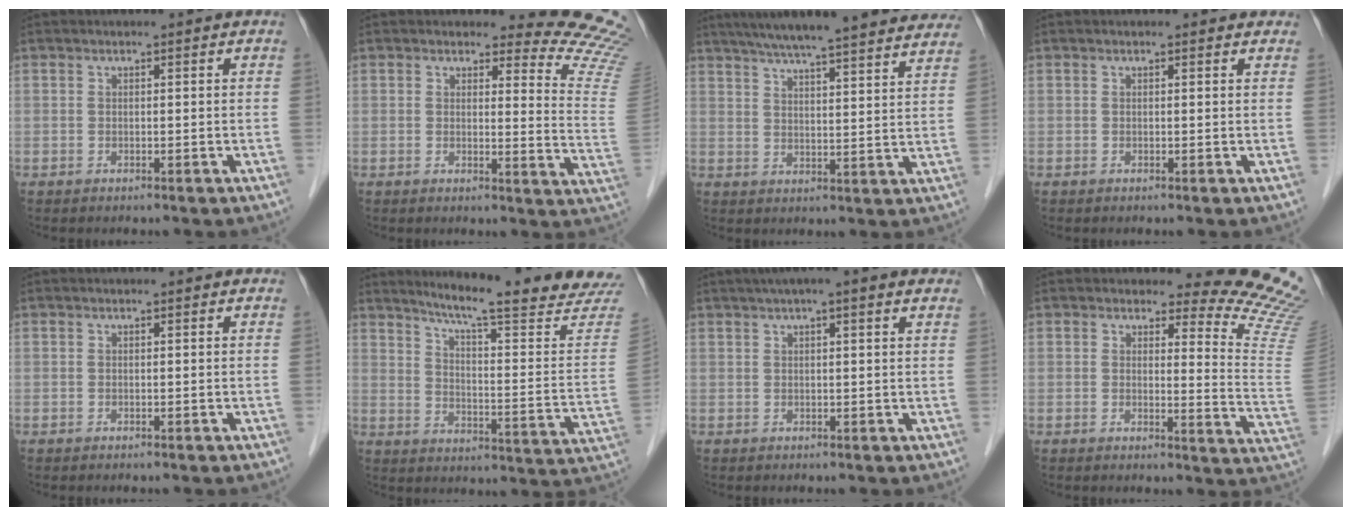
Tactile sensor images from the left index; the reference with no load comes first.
{"total": 10.8, "force": [10.8, 0.4, 0.4], "torque": [0.021, -0.126, 0.082]}
{"total": 25.6, "force": [22.5, 2.1, 12.2], "torque": [-0.189, 0.005, 0.287]}
{"total": 1.5, "force": [1.3, 0.5, 0.4], "torque": [-0.009, 0.002, 0.005]}
{"total": 0.0}
{"total": 20.7, "force": [18.2, -0.3, 9.7], "torque": [-0.143, -0.074, 0.230]}
{"total": 7.2, "force": [4.9, 0.8, 5.2], "torque": [-0.073, 0.038, 0.064]}
{"total": 10.9, "force": [10.7, -0.2, 2.0], "torque": [-0.013, -0.127, 0.092]}